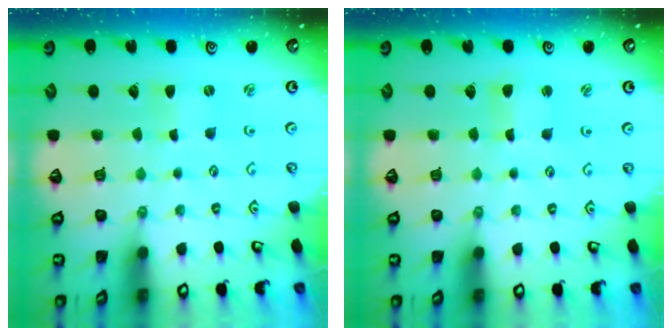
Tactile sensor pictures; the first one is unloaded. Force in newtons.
{"total": 1.6, "press": 1.6, "slide": 0.4}